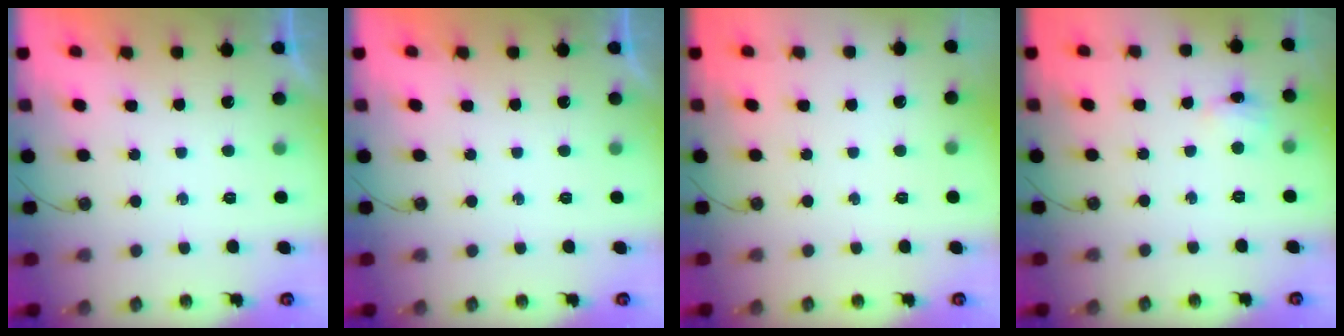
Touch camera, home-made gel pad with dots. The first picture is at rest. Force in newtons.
{"total": 0.0}
{"total": 0.0}
{"total": 3.3, "press": 3.3, "slide": 0.6}